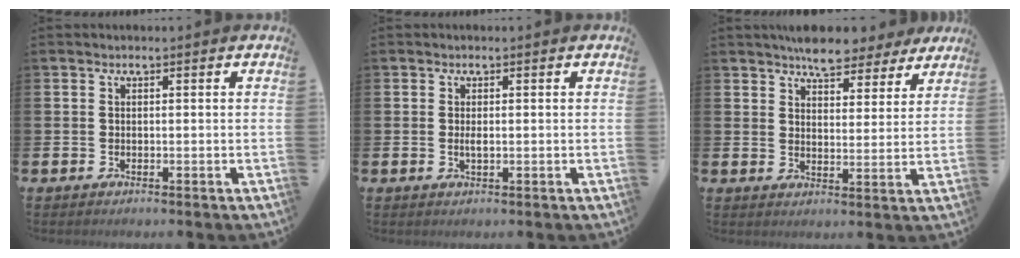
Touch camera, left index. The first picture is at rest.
{"total": 1.2, "force": [0.1, 0.4, 1.1], "torque": [-0.021, 0.003, 0.000]}
{"total": 7.0, "force": [6.5, 2.2, 1.2], "torque": [-0.032, -0.035, 0.118]}